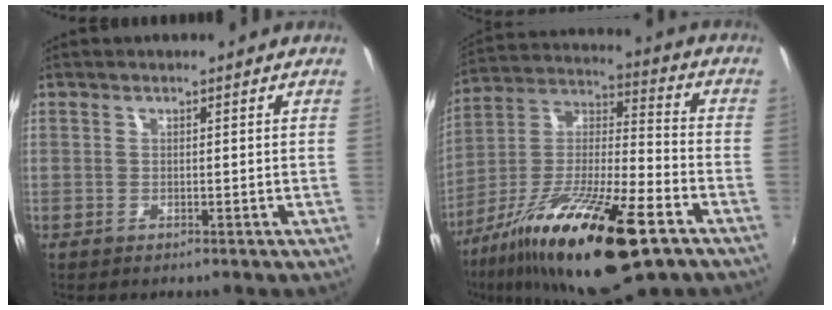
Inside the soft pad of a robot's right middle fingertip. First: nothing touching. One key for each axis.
{"total": 24.5, "fx": -13.9, "fy": 5.7, "fz": 19.3, "tx": -0.340, "ty": -0.031, "tz": -0.245}